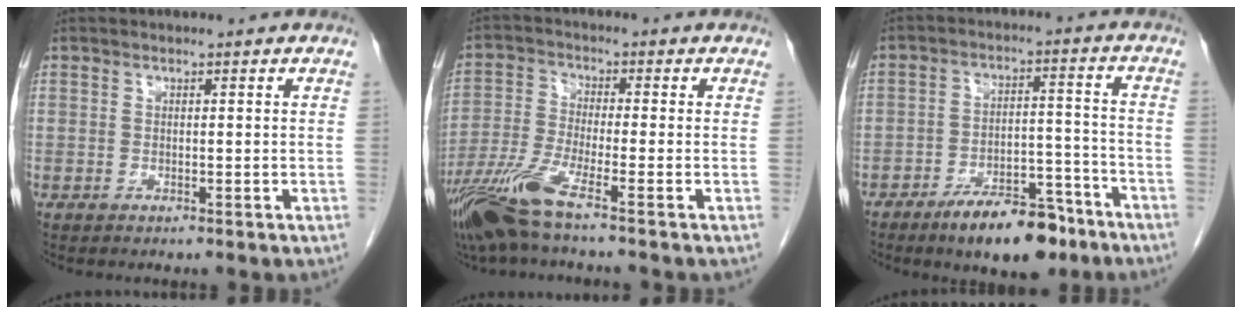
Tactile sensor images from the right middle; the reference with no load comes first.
{"total": 8.8, "force": [-5.9, -0.3, 6.5], "torque": [-0.143, -0.029, -0.118]}
{"total": 10.7, "force": [-7.6, 3.8, 6.5], "torque": [-0.093, 0.008, -0.121]}